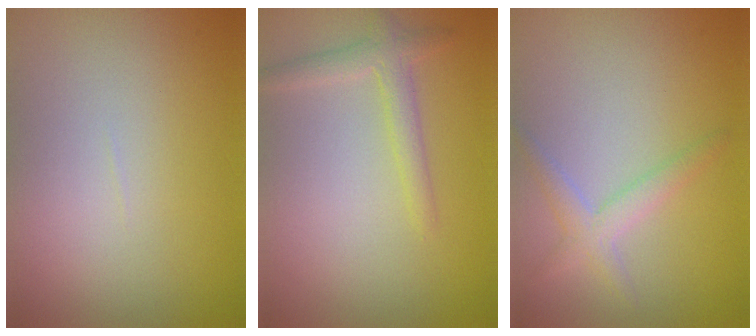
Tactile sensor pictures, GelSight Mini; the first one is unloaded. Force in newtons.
{"total": 2.0, "press": 2.0, "slide": 0.1}
{"total": 2.2, "press": 2.2, "slide": 0.1}